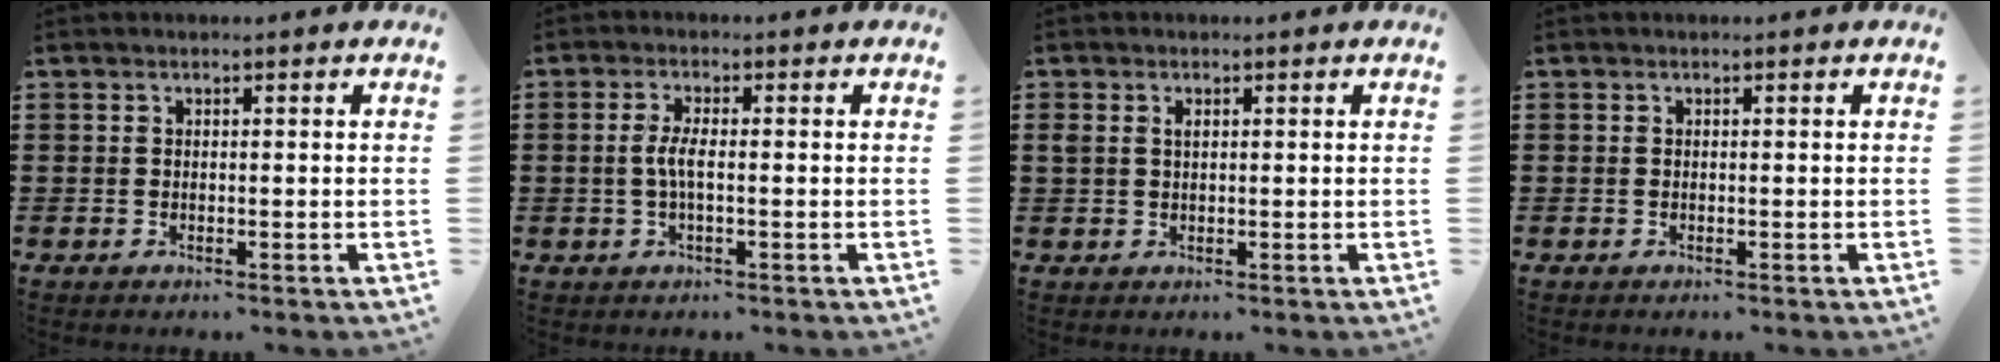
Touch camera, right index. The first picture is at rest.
{"total": 3.2, "force": [-0.4, 0.7, 3.1], "torque": [-0.071, -0.006, -0.012]}
{"total": 1.3, "force": [0.5, 0.8, 0.9], "torque": [-0.020, 0.006, 0.008]}
{"total": 0.0}